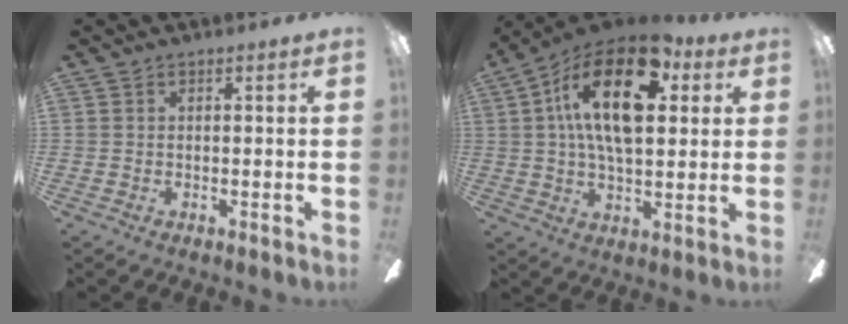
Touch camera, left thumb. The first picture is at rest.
{"total": 21.0, "force": [7.4, 10.3, 16.8], "torque": [-0.295, -0.011, 0.115]}